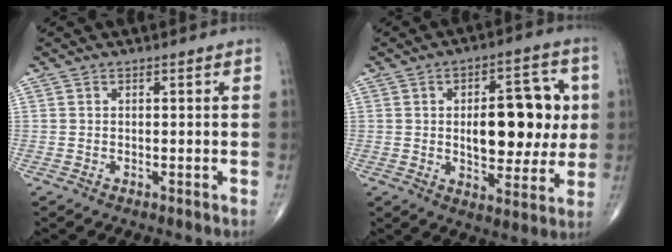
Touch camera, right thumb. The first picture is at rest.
{"total": 16.6, "force": [1.4, 8.2, 14.3], "torque": [-0.162, 0.005, 0.024]}